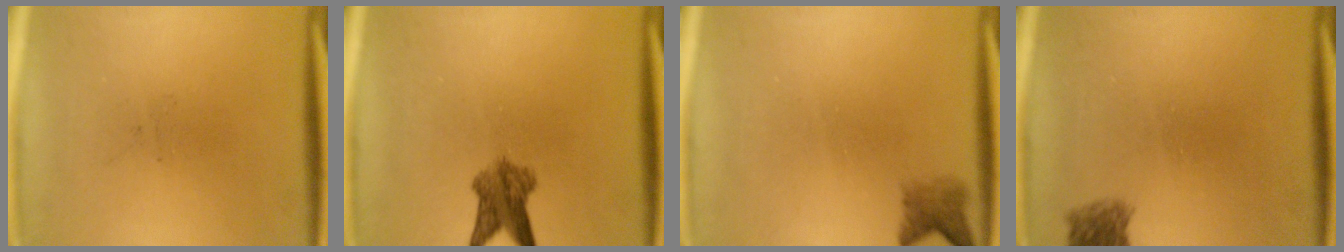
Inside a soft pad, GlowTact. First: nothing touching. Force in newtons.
{"total": 4.8}
{"total": 2.3}
{"total": 2.6}